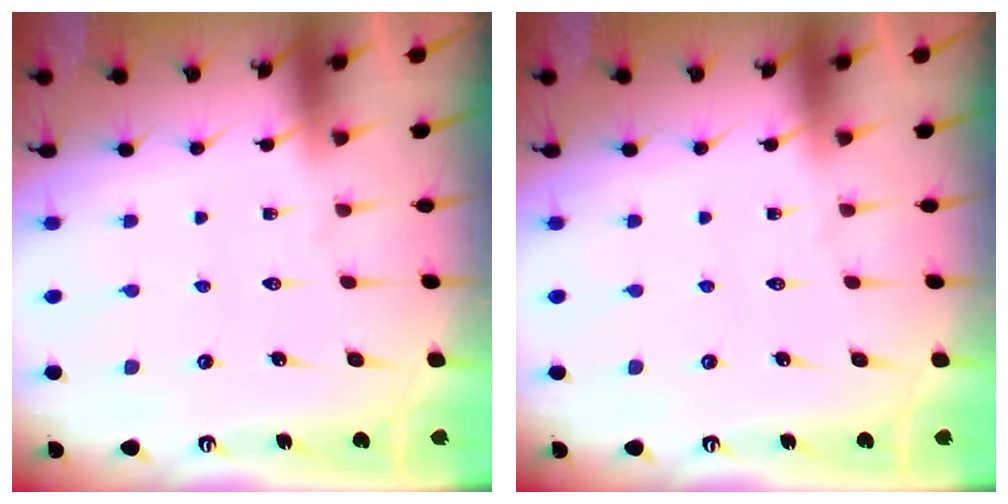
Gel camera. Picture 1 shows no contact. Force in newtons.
{"total": 0.0}